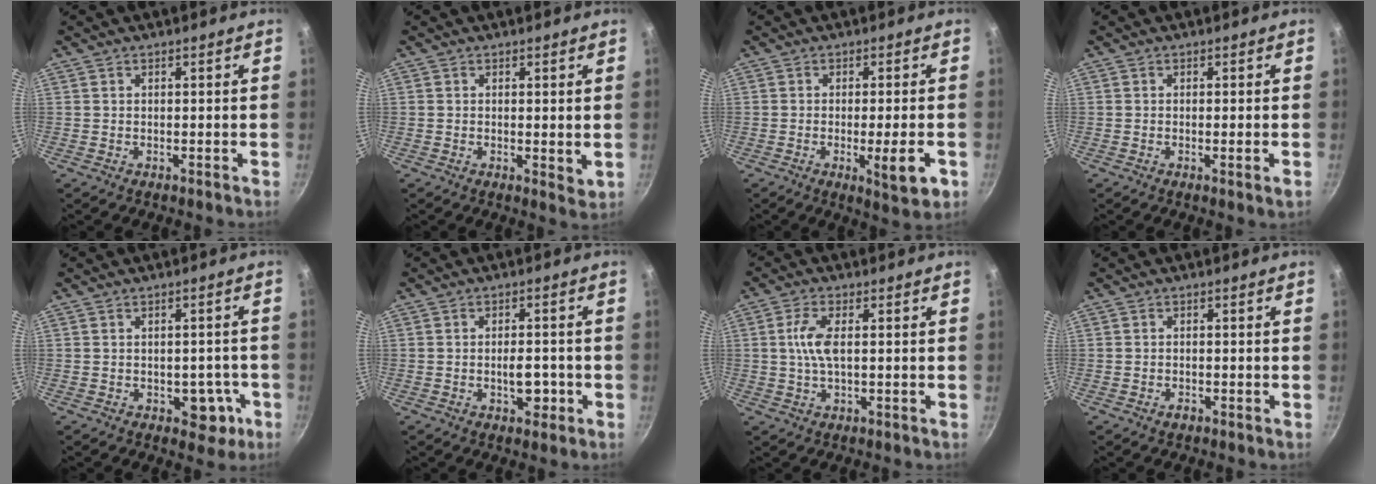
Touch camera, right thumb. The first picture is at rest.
{"total": 2.4, "force": [0.4, 1.0, 2.2], "torque": [-0.033, -0.008, 0.006]}
{"total": 7.5, "force": [-2.3, 1.4, 7.0], "torque": [-0.093, -0.002, -0.030]}
{"total": 1.6, "force": [-0.4, 0.0, 1.6], "torque": [-0.031, -0.003, -0.009]}
{"total": 5.6, "force": [-2.1, 3.8, 3.6], "torque": [-0.014, 0.019, -0.017]}
{"total": 4.8, "force": [-1.4, 2.6, 3.8], "torque": [-0.033, 0.009, -0.019]}
{"total": 5.4, "force": [0.5, 2.1, 5.0], "torque": [-0.113, 0.006, 0.007]}
{"total": 1.1, "force": [-0.7, 0.7, 0.6], "torque": [-0.014, 0.005, -0.014]}